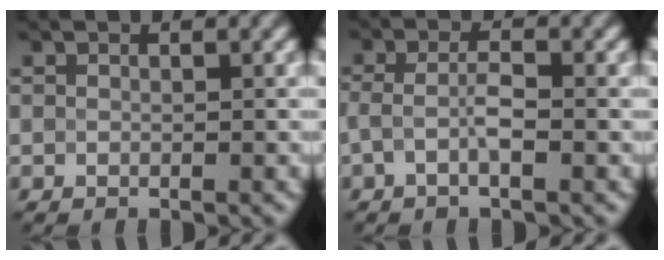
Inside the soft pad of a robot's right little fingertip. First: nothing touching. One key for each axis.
{"total": 2.0, "fx": -0.6, "fy": 0.4, "fz": 1.8, "tx": -0.039, "ty": 0.000, "tz": -0.015}